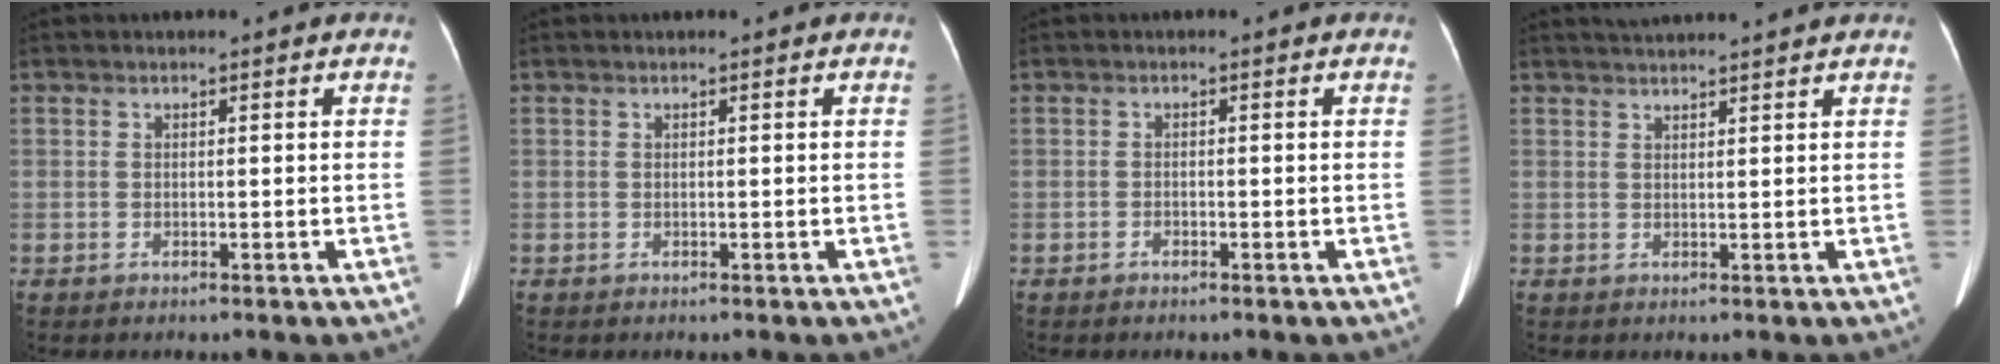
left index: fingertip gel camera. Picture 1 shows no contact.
{"total": 0.0}
{"total": 0.7, "force": [-0.6, 0.2, 0.2], "torque": [-0.006, 0.000, -0.010]}
{"total": 6.0, "force": [5.7, -0.6, 2.0], "torque": [-0.029, 0.030, 0.074]}